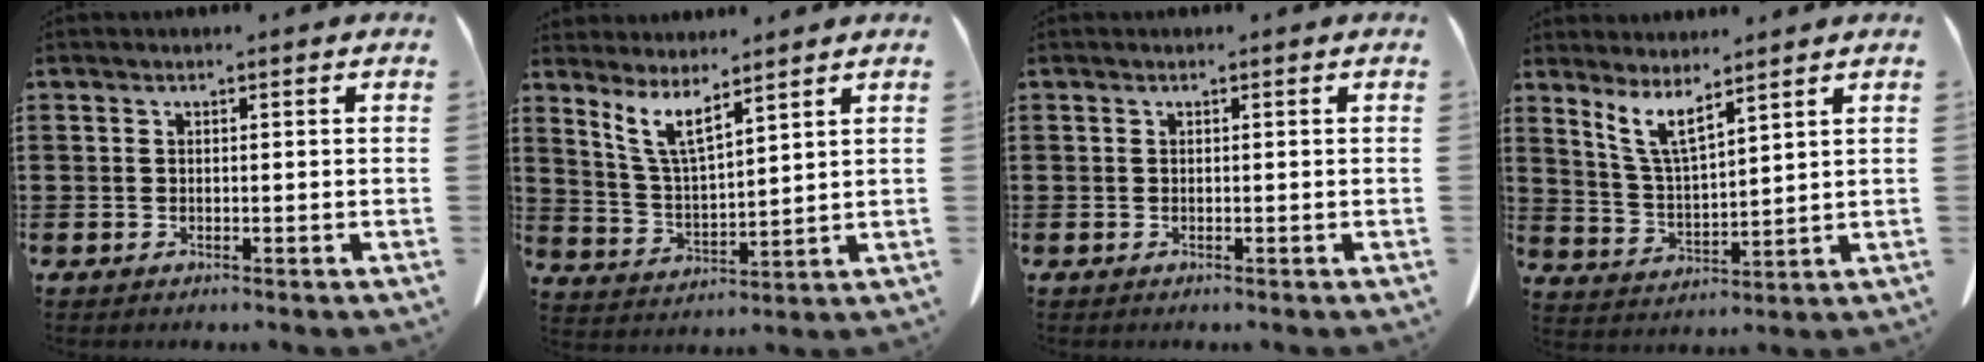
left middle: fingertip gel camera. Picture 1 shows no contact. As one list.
[{"total": 6.2, "force": [4.8, 0.7, 3.8], "torque": [-0.089, -0.024, 0.087]}, {"total": 0.0}, {"total": 5.8, "force": [4.6, 0.6, 3.5], "torque": [-0.083, -0.020, 0.084]}]